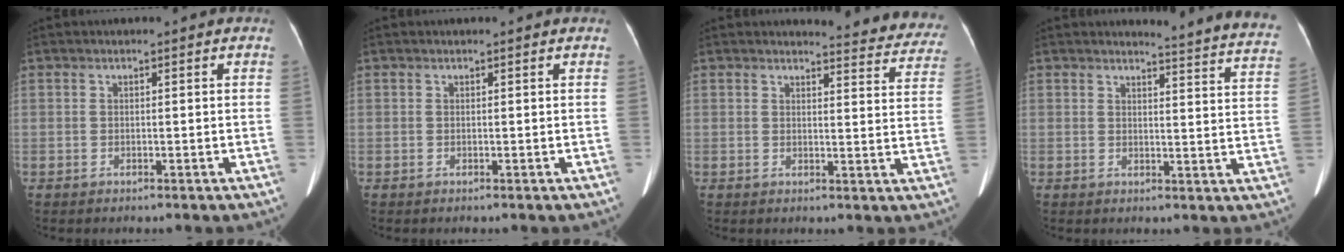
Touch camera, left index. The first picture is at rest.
{"total": 0.0}
{"total": 11.4, "force": [11.2, 1.8, 1.3], "torque": [0.017, -0.059, 0.093]}
{"total": 14.0, "force": [13.9, -0.2, 2.1], "torque": [-0.009, -0.103, 0.122]}